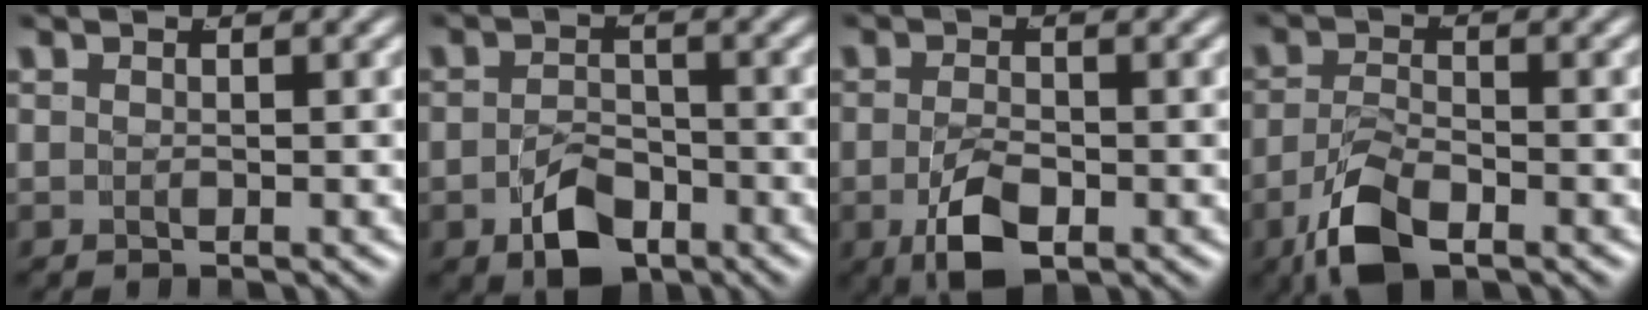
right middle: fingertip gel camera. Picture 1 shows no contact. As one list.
[{"total": 4.8, "force": [-2.8, 2.8, 2.8], "torque": [-0.039, -0.018, -0.041]}, {"total": 4.7, "force": [-2.1, 2.1, 3.7], "torque": [-0.071, -0.016, -0.027]}, {"total": 5.0, "force": [-3.1, 1.9, 3.5], "torque": [-0.067, -0.013, -0.047]}]